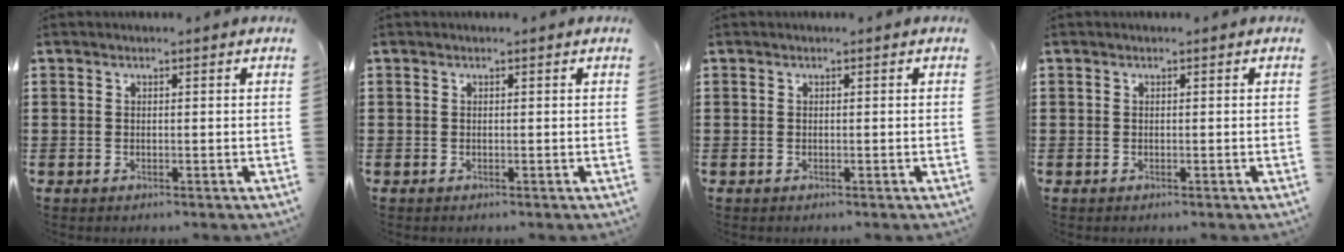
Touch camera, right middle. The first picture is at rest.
{"total": 0.0}
{"total": 0.0}
{"total": 0.0}